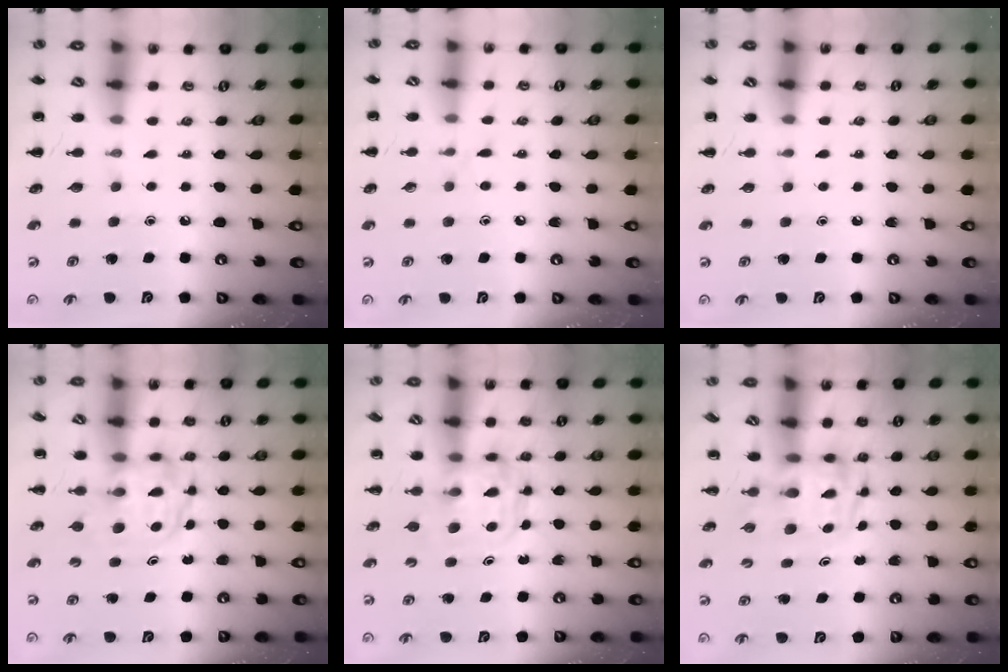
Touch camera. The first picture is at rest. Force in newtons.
{"total": 4.0, "press": 3.6, "slide": 1.7}
{"total": 0.0}
{"total": 3.9, "press": 3.9, "slide": 0.3}
{"total": 3.7, "press": 3.7, "slide": 0.2}
{"total": 3.2, "press": 3.1, "slide": 0.6}